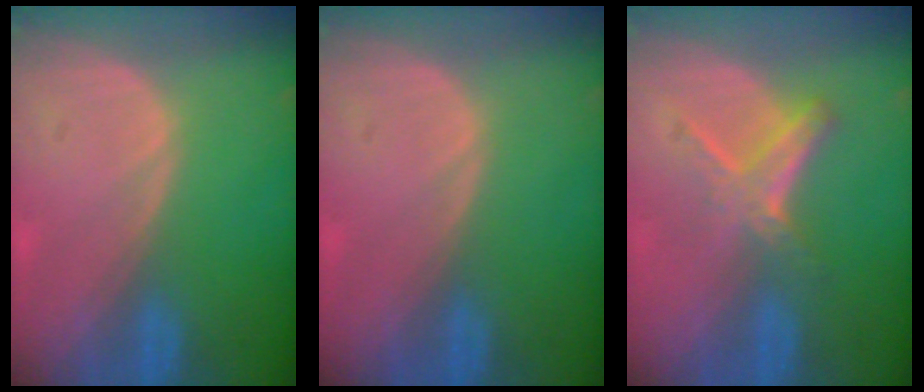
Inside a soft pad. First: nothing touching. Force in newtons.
{"total": 0.0}
{"total": 5.8, "press": 5.2, "slide": 2.5}